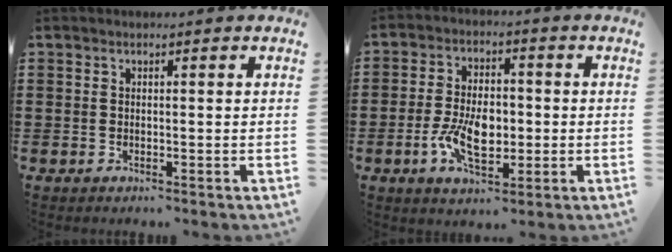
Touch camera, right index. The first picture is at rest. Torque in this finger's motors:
{"motor_torque": [1.20, 0.94, 0.54, 0.19]}